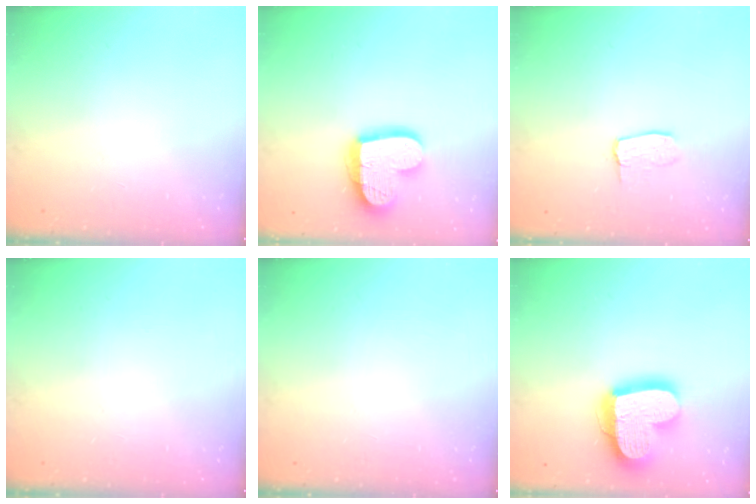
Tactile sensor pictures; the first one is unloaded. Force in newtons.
{"total": 17.2, "press": 17.1, "slide": 1.5}
{"total": 3.0, "press": 3.0, "slide": 0.2}
{"total": 0.0}
{"total": 0.0}
{"total": 20.5, "press": 20.4, "slide": 1.8}